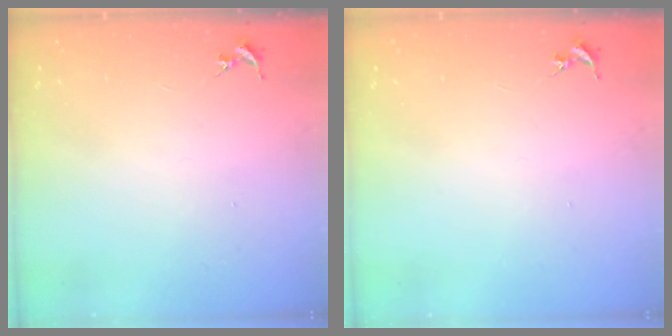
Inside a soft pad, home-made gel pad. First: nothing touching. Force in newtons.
{"total": 0.0}